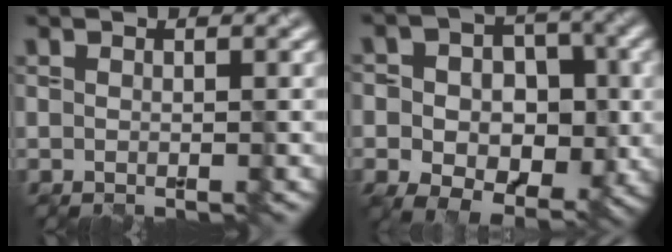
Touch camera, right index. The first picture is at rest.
{"total": 8.6, "force": [-2.2, 6.0, 5.9], "torque": [-0.083, -0.003, -0.027]}